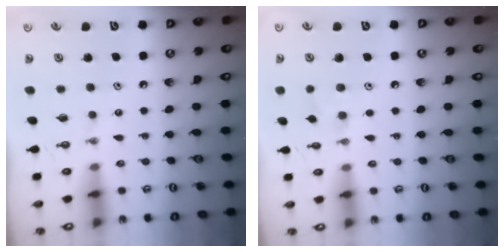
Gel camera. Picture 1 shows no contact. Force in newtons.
{"total": 6.2, "press": 6.1, "slide": 1.0}